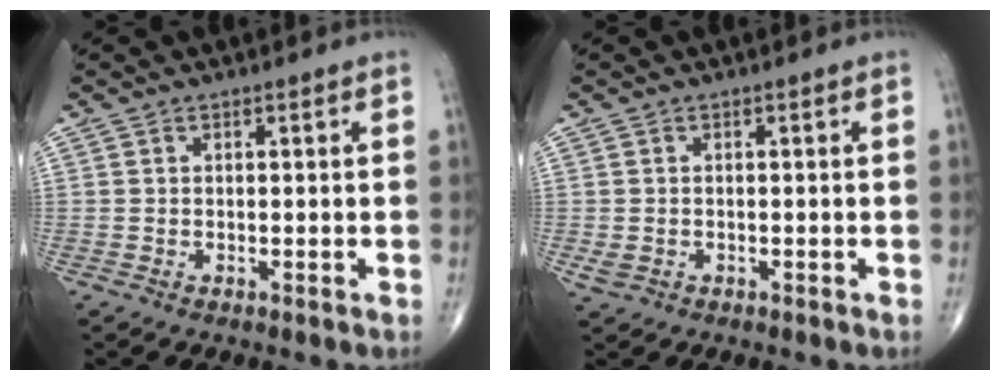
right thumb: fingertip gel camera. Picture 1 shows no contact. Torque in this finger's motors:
{"motor_torque": [0.26, 0.48, -0.24, -0.25, -0.01]}